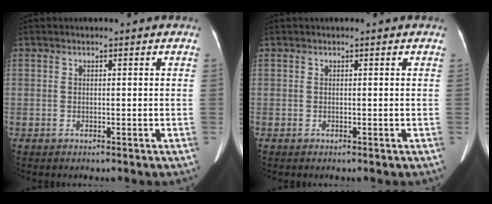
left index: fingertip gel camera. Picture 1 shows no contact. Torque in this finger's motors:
{"motor_torque": [-0.01, 0.00, 0.00, 0.00]}